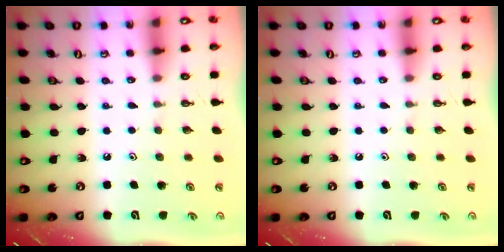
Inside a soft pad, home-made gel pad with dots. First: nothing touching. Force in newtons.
{"total": 0.0}